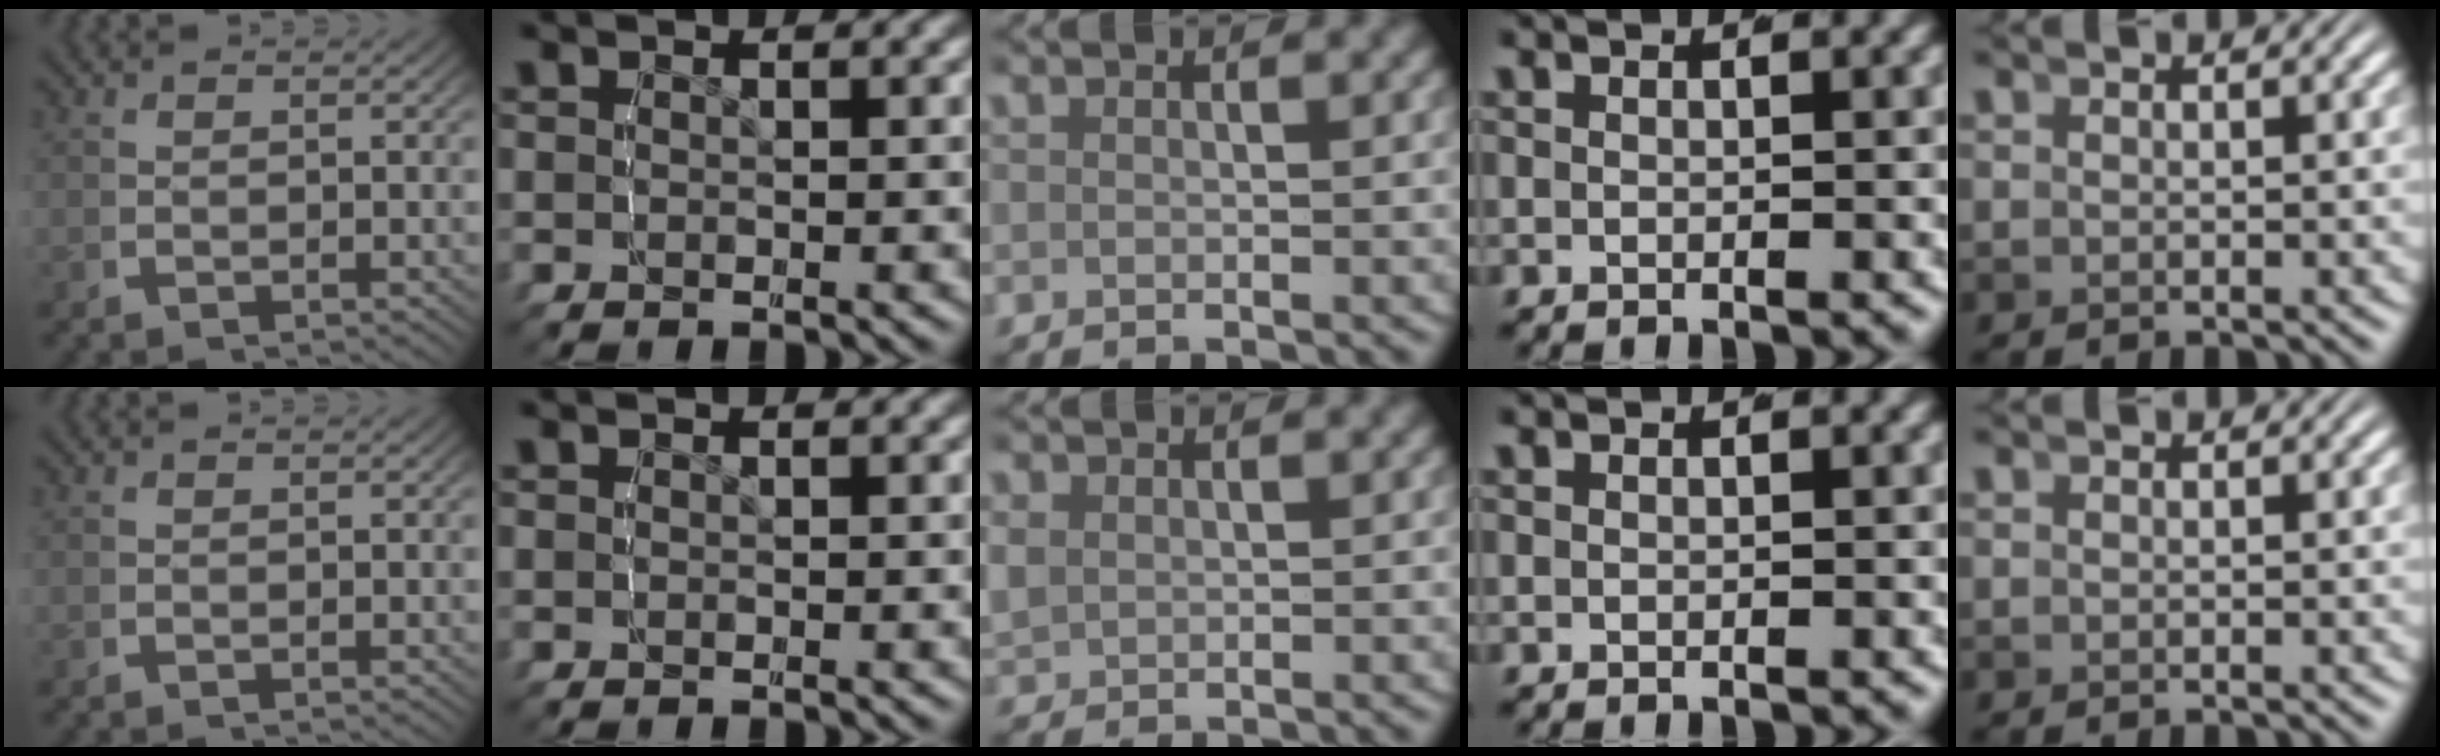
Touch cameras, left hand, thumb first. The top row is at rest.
{"middle": {"total": 2.4, "force": [0.5, 2.1, 1.0], "torque": [-0.036, -0.003, 0.015]}}